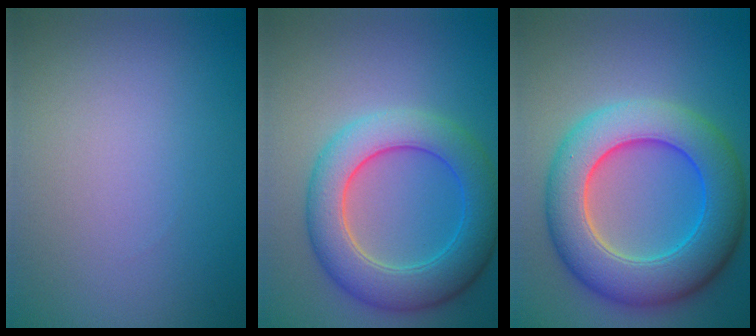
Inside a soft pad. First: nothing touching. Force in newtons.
{"total": 7.0, "press": 7.0, "slide": 0.3}
{"total": 9.5, "press": 9.5, "slide": 0.2}